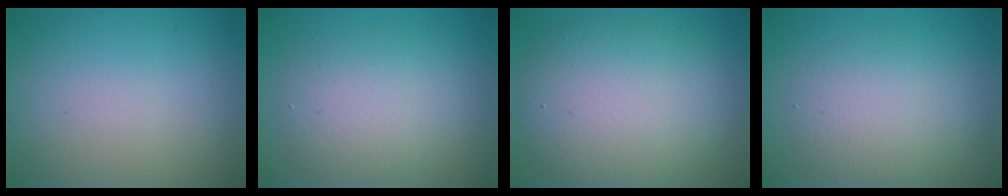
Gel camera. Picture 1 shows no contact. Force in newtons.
{"total": 2.6, "press": 2.6, "slide": 0.3}
{"total": 8.7, "press": 8.7, "slide": 0.7}
{"total": 3.8, "press": 3.8, "slide": 0.1}